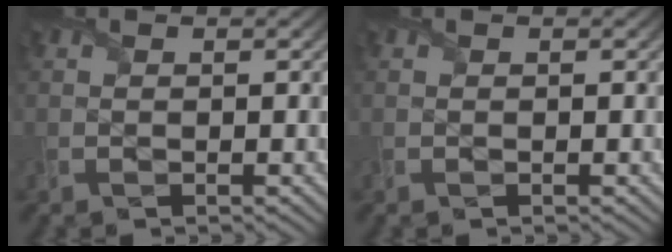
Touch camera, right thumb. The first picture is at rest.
{"total": 0.0}